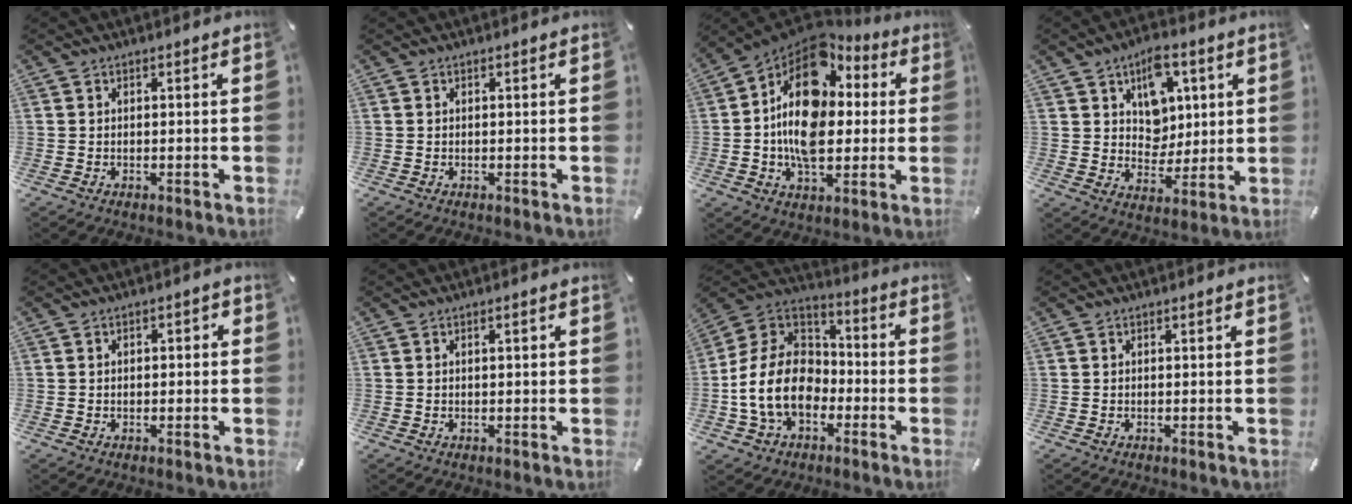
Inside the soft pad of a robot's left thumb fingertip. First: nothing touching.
{"total": 0.0}
{"total": 20.0, "force": [2.6, 13.3, 14.8], "torque": [-0.281, -0.011, 0.038]}
{"total": 10.7, "force": [4.9, 8.3, 4.8], "torque": [-0.067, -0.024, 0.088]}
{"total": 1.7, "force": [-0.5, 1.1, 1.2], "torque": [-0.023, 0.007, -0.013]}
{"total": 1.2, "force": [0.1, 0.5, 1.1], "torque": [-0.021, 0.004, -0.001]}
{"total": 15.6, "force": [-5.6, 11.7, 8.7], "torque": [-0.197, 0.033, -0.102]}
{"total": 0.0}